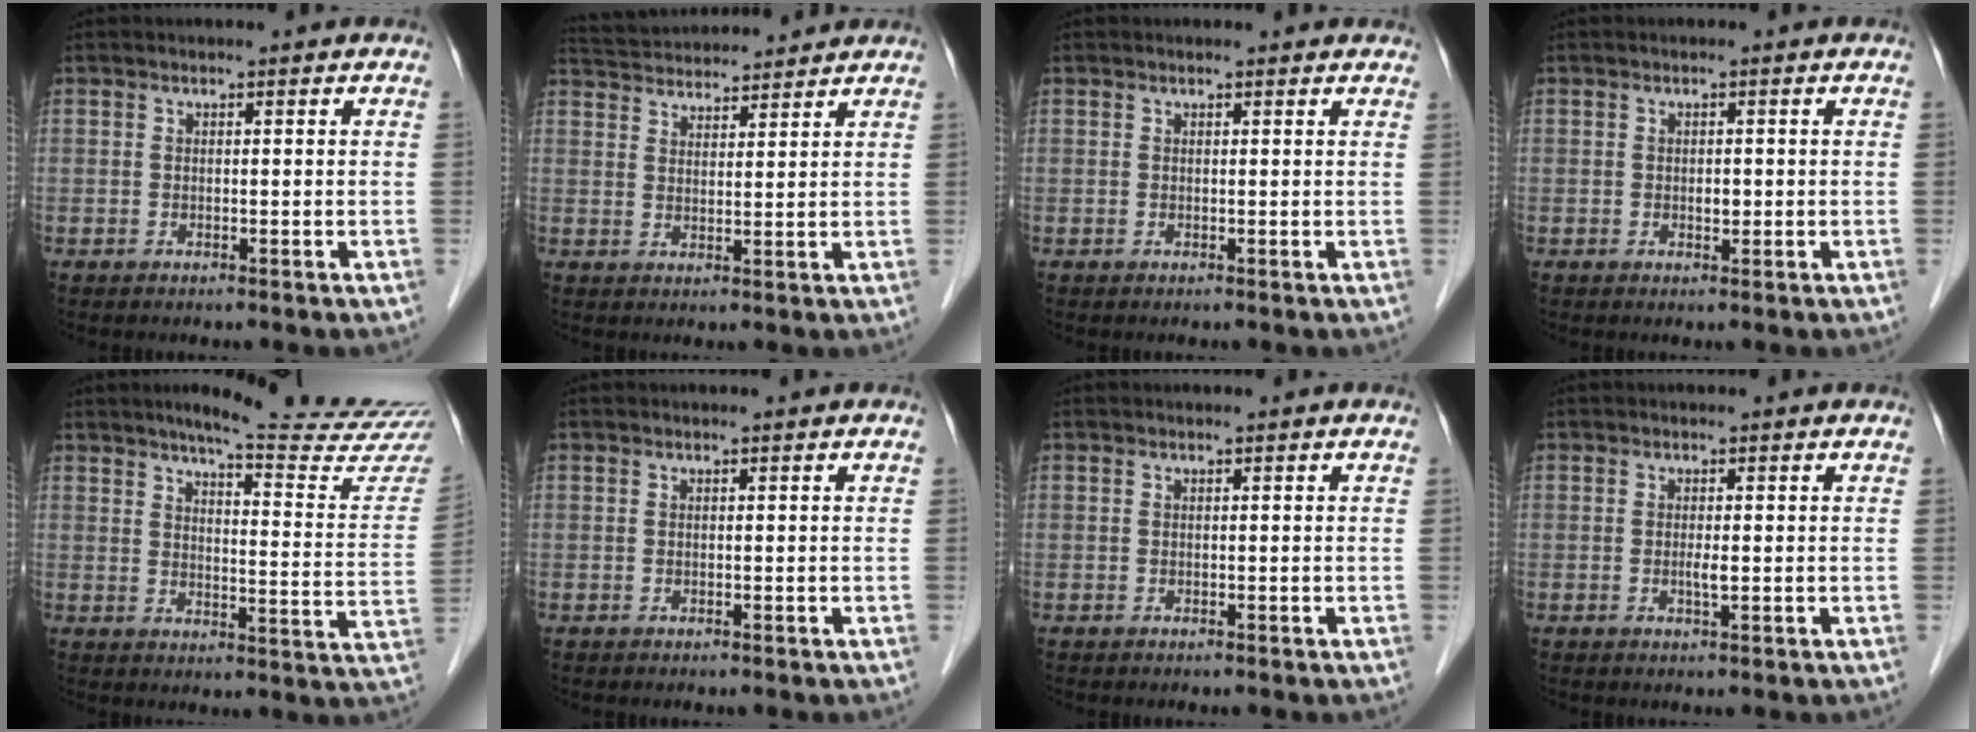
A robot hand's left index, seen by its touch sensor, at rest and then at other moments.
{"total": 11.2, "force": [10.8, 1.5, 2.6], "torque": [-0.053, 0.037, 0.169]}
{"total": 2.6, "force": [2.4, 0.6, 0.7], "torque": [-0.014, 0.013, 0.020]}
{"total": 1.1, "force": [-0.1, 0.7, 0.9], "torque": [-0.016, 0.000, 0.001]}
{"total": 19.0, "force": [17.4, -0.1, 7.6], "torque": [-0.099, -0.085, 0.204]}
{"total": 0.0}
{"total": 0.0}
{"total": 1.3, "force": [-0.1, 0.1, 1.2], "torque": [-0.025, -0.002, -0.001]}